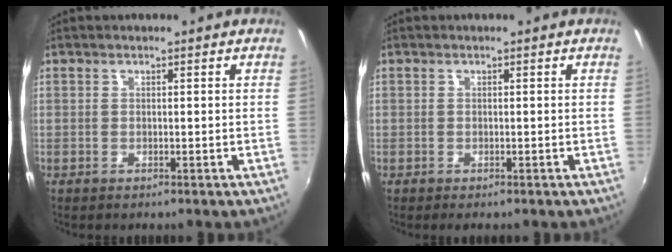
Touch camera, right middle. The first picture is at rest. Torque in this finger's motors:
{"motor_torque": [0.66, -0.71, 0.07, 0.04]}